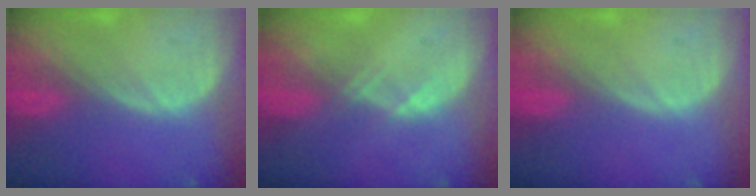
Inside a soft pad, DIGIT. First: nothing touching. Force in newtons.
{"total": 1.1, "press": 1.0, "slide": 0.2}
{"total": 0.0}